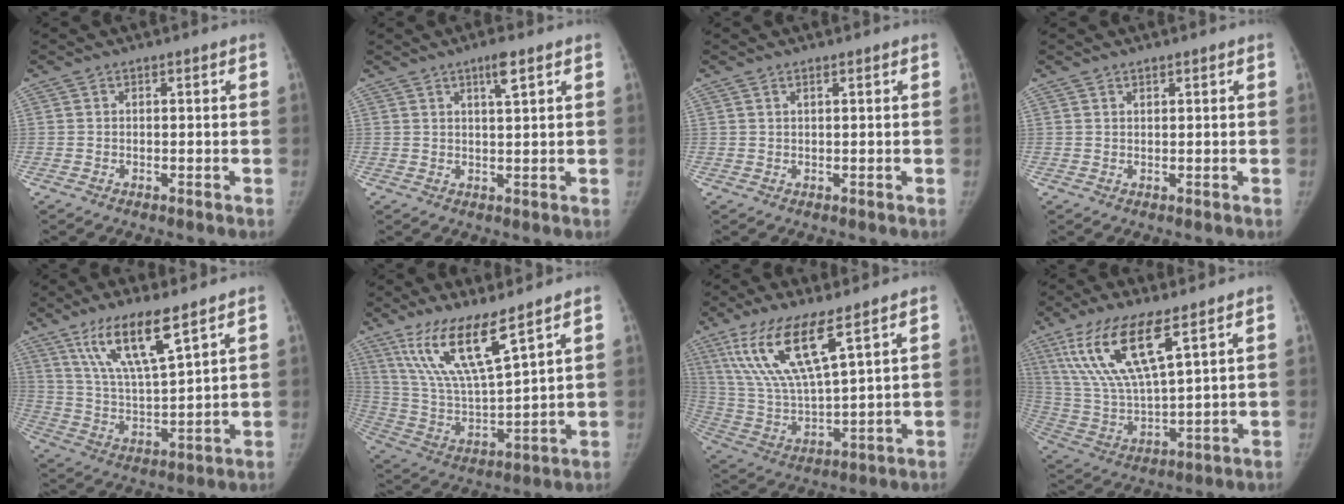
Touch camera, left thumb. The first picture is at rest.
{"total": 3.7, "force": [2.1, 0.4, 3.0], "torque": [-0.052, -0.010, 0.037]}
{"total": 0.8, "force": [0.5, 0.1, 0.6], "torque": [-0.011, 0.003, 0.011]}
{"total": 0.9, "force": [0.7, 0.2, 0.4], "torque": [-0.006, -0.005, 0.013]}
{"total": 13.2, "force": [8.1, 2.5, 10.0], "torque": [-0.183, -0.041, 0.166]}
{"total": 15.3, "force": [9.8, 2.8, 11.4], "torque": [-0.219, -0.056, 0.206]}
{"total": 15.8, "force": [8.7, 3.6, 12.7], "torque": [-0.265, -0.039, 0.181]}
{"total": 16.4, "force": [8.7, 4.4, 13.2], "torque": [-0.273, -0.035, 0.178]}